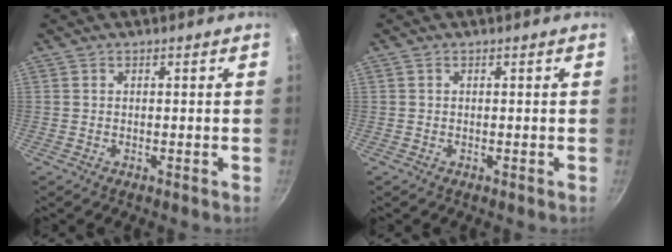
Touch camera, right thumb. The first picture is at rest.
{"total": 0.0}